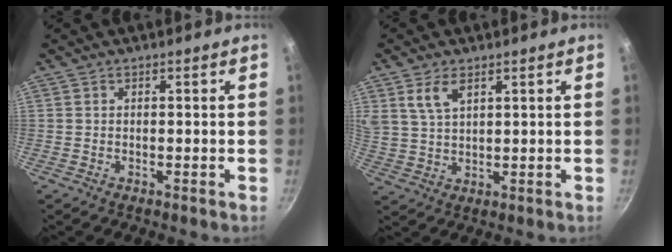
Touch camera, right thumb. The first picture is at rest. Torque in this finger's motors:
{"motor_torque": [0.04, 0.26, 0.82, 0.59, 0.18]}